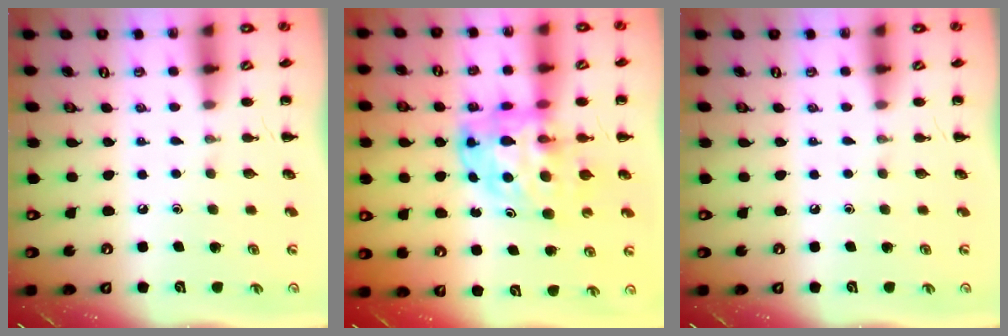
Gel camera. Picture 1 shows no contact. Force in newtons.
{"total": 10.5, "press": 10.0, "slide": 3.4}
{"total": 0.0}